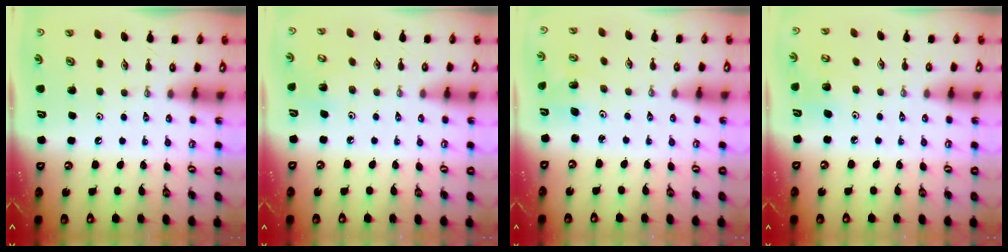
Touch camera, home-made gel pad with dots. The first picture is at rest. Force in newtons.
{"total": 3.6, "press": 3.6, "slide": 0.2}
{"total": 2.3, "press": 2.3, "slide": 0.2}
{"total": 4.5, "press": 4.2, "slide": 1.5}